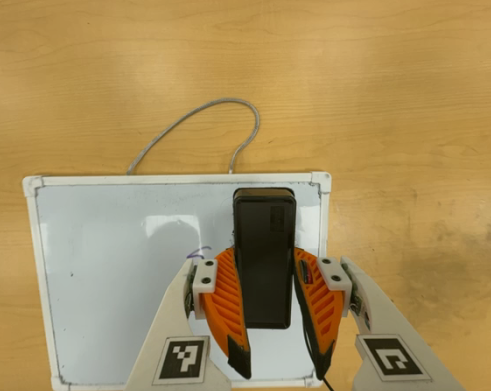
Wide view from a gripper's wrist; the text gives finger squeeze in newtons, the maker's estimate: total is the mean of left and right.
{"total": 9.5, "left": 6.6, "right": 12.4}